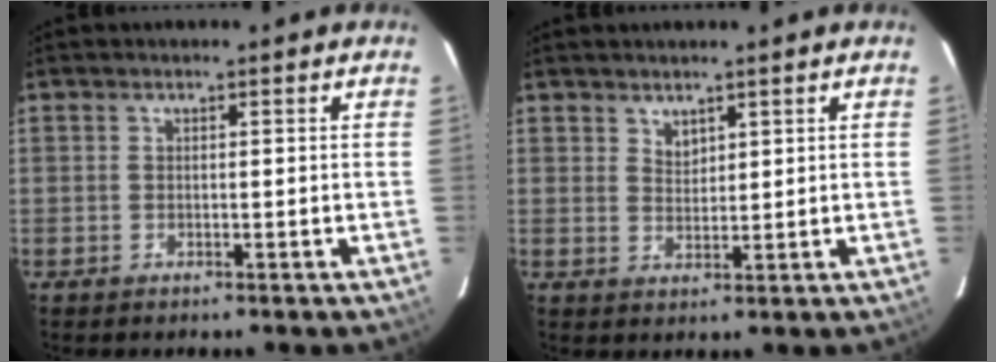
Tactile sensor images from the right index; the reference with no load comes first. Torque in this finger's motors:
{"motor_torque": [0.00, 0.20, 0.00, 0.00]}